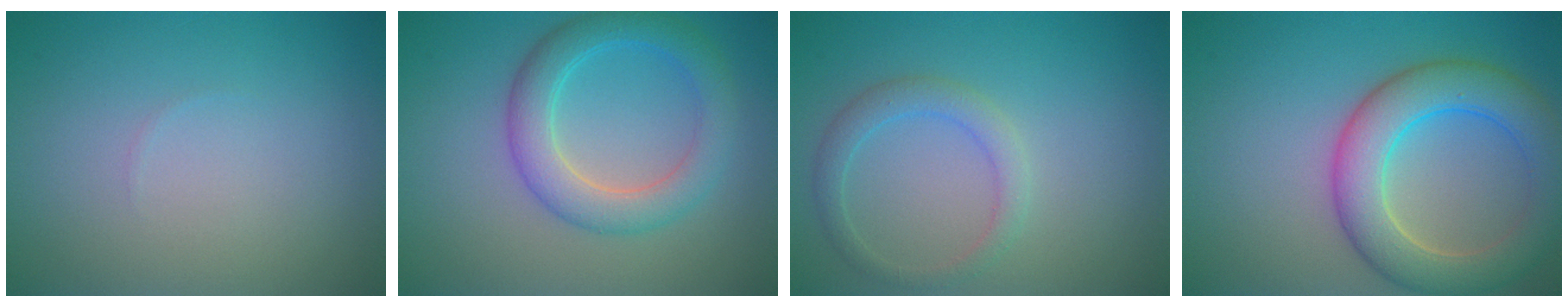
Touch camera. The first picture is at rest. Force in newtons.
{"total": 4.7, "press": 4.7, "slide": 0.1}
{"total": 2.2, "press": 2.2, "slide": 0.1}
{"total": 7.0, "press": 7.0, "slide": 0.3}